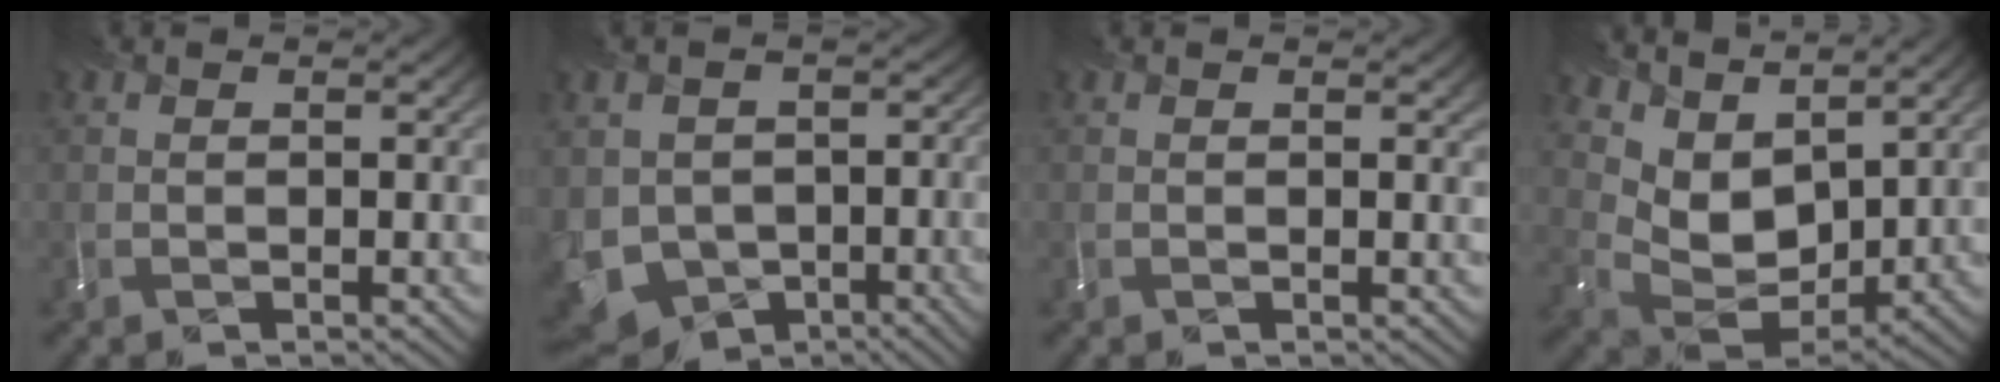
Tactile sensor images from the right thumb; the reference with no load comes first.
{"total": 10.9, "force": [-3.4, 9.1, 5.0], "torque": [-0.139, -0.045, -0.054]}
{"total": 0.5, "force": [0.4, 0.1, 0.3], "torque": [-0.003, -0.002, 0.005]}
{"total": 9.4, "force": [6.3, 5.2, 4.8], "torque": [-0.127, 0.000, 0.116]}